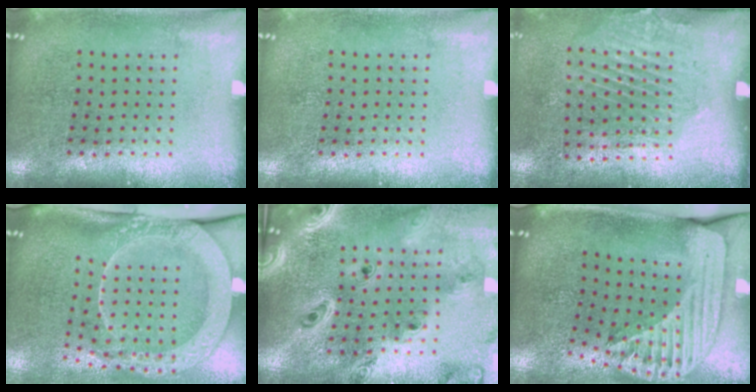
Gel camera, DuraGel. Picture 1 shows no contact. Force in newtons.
{"total": 0.0}
{"total": 2.0, "press": 1.1, "slide": 1.7}
{"total": 3.0, "press": 2.2, "slide": 2.1}
{"total": 2.8, "press": 2.4, "slide": 1.4}
{"total": 2.5, "press": 1.7, "slide": 1.9}